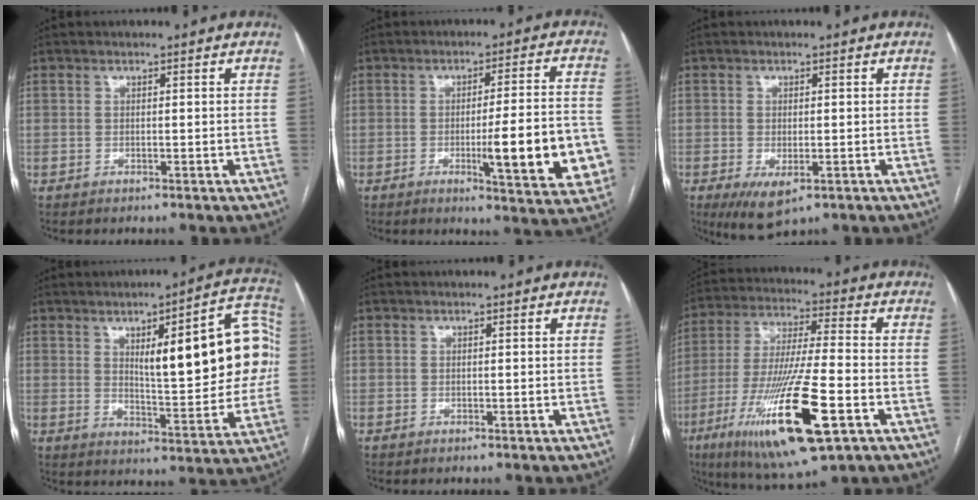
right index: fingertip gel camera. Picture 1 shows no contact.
{"total": 14.0, "force": [-3.5, 1.8, 13.4], "torque": [-0.158, 0.001, -0.040]}
{"total": 5.8, "force": [-2.6, 2.4, 4.6], "torque": [-0.079, -0.015, -0.032]}
{"total": 18.5, "force": [3.5, 4.5, 17.6], "torque": [-0.226, 0.026, 0.051]}
{"total": 0.0}
{"total": 20.3, "force": [-8.2, 2.5, 18.4], "torque": [-0.366, -0.041, -0.142]}